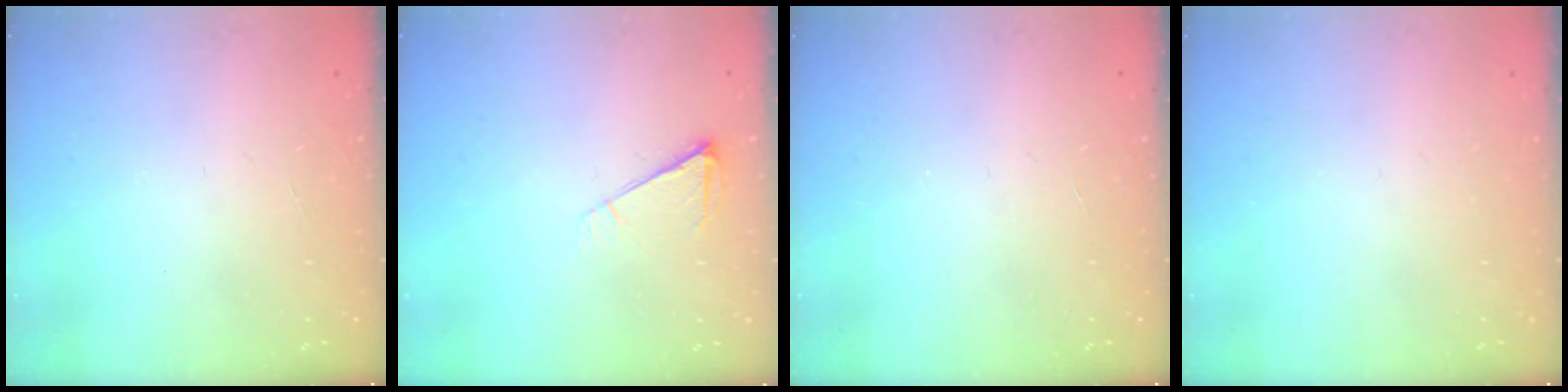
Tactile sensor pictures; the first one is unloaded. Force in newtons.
{"total": 6.5, "press": 6.5, "slide": 0.9}
{"total": 0.0}
{"total": 0.0}